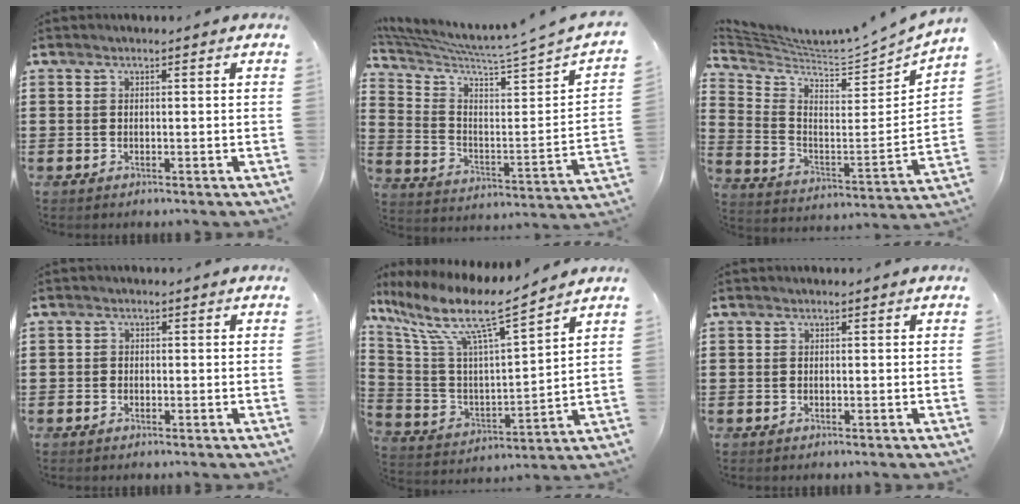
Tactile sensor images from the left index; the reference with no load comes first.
{"total": 4.3, "force": [3.7, -0.7, 2.1], "torque": [-0.064, -0.057, 0.055]}
{"total": 4.0, "force": [3.9, -0.4, 0.8], "torque": [-0.042, -0.055, 0.059]}
{"total": 0.9, "force": [-0.4, 0.7, 0.2], "torque": [-0.006, 0.001, -0.010]}
{"total": 11.0, "force": [7.9, 1.5, 7.6], "torque": [-0.174, -0.045, 0.127]}
{"total": 0.0}